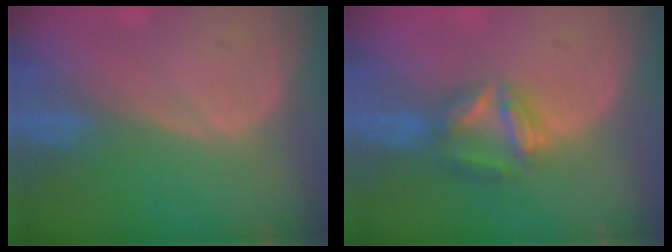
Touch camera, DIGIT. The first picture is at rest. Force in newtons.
{"total": 5.6, "press": 5.6, "slide": 0.2}